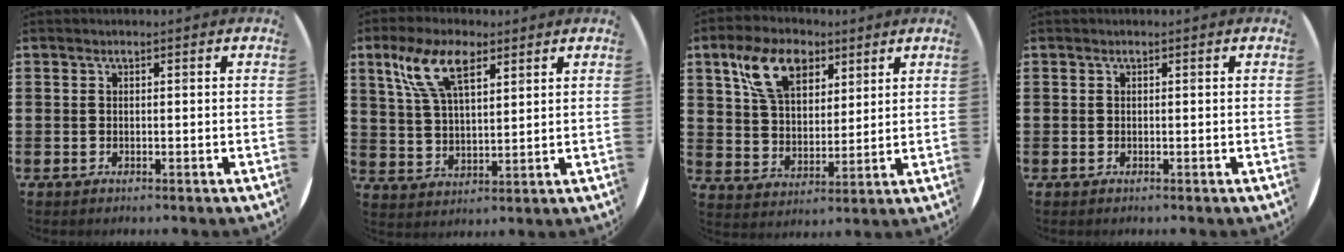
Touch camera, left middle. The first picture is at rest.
{"total": 8.5, "force": [5.2, 3.6, 5.7], "torque": [-0.128, 0.004, 0.094]}
{"total": 9.5, "force": [5.9, 5.3, 5.3], "torque": [-0.119, 0.008, 0.110]}
{"total": 0.0}